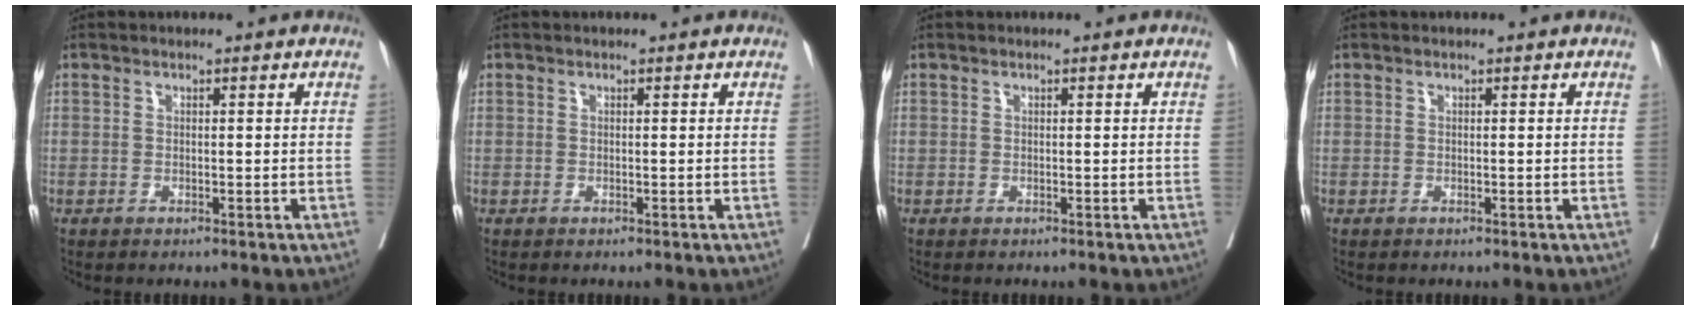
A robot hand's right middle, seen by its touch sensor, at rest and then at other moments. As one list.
[{"total": 0.0}, {"total": 0.0}, {"total": 0.0}]